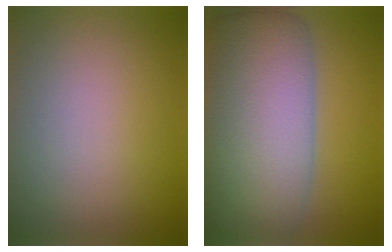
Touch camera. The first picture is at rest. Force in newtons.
{"total": 13.5, "press": 13.5, "slide": 0.9}